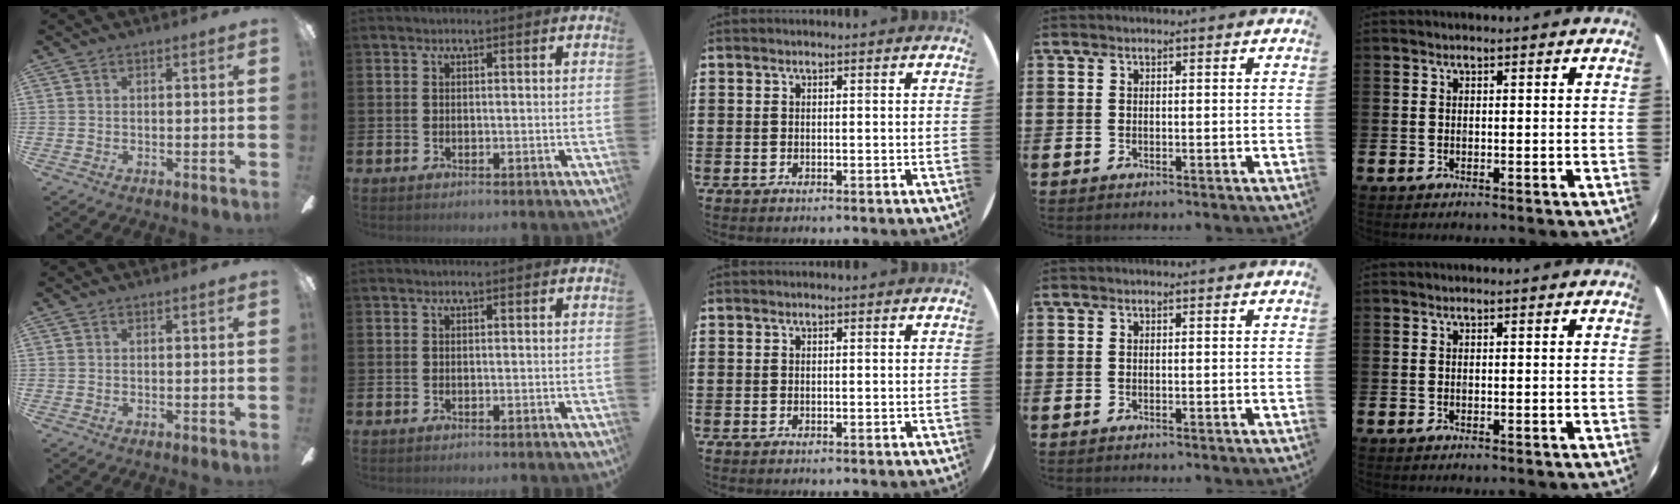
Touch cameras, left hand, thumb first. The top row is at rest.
{}